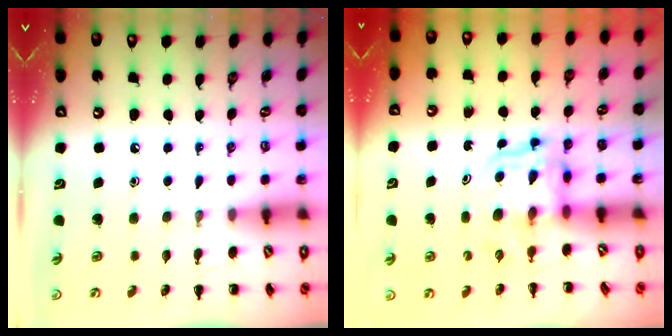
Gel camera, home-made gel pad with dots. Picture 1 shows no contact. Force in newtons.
{"total": 3.5, "press": 3.5, "slide": 0.3}